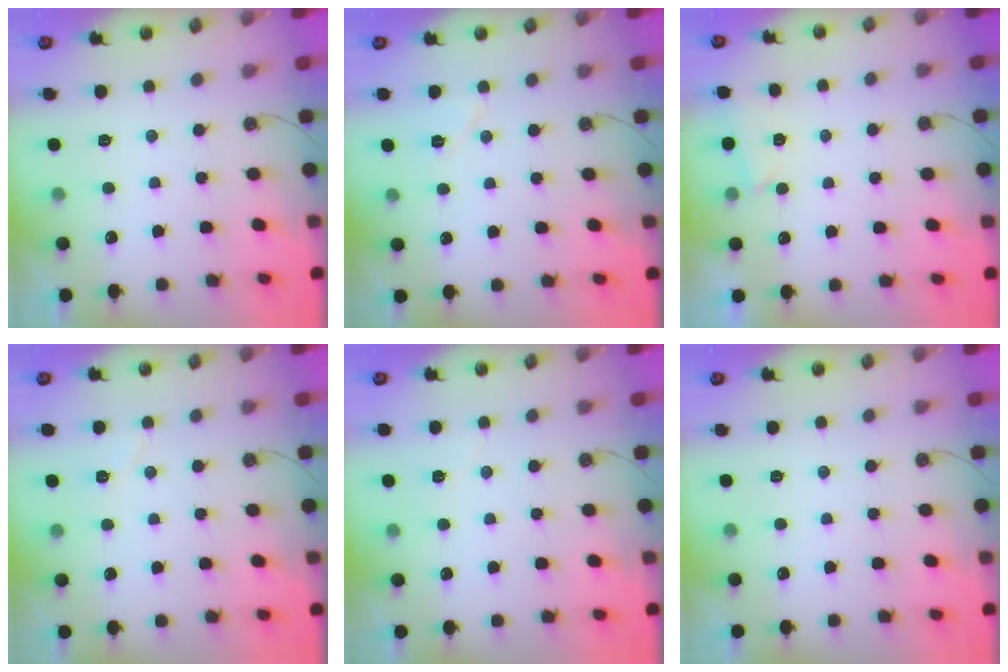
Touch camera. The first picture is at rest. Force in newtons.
{"total": 6.0, "press": 5.5, "slide": 2.3}
{"total": 1.7, "press": 1.7, "slide": 0.5}
{"total": 4.2, "press": 4.0, "slide": 1.4}
{"total": 3.0, "press": 2.7, "slide": 1.5}
{"total": 0.0}